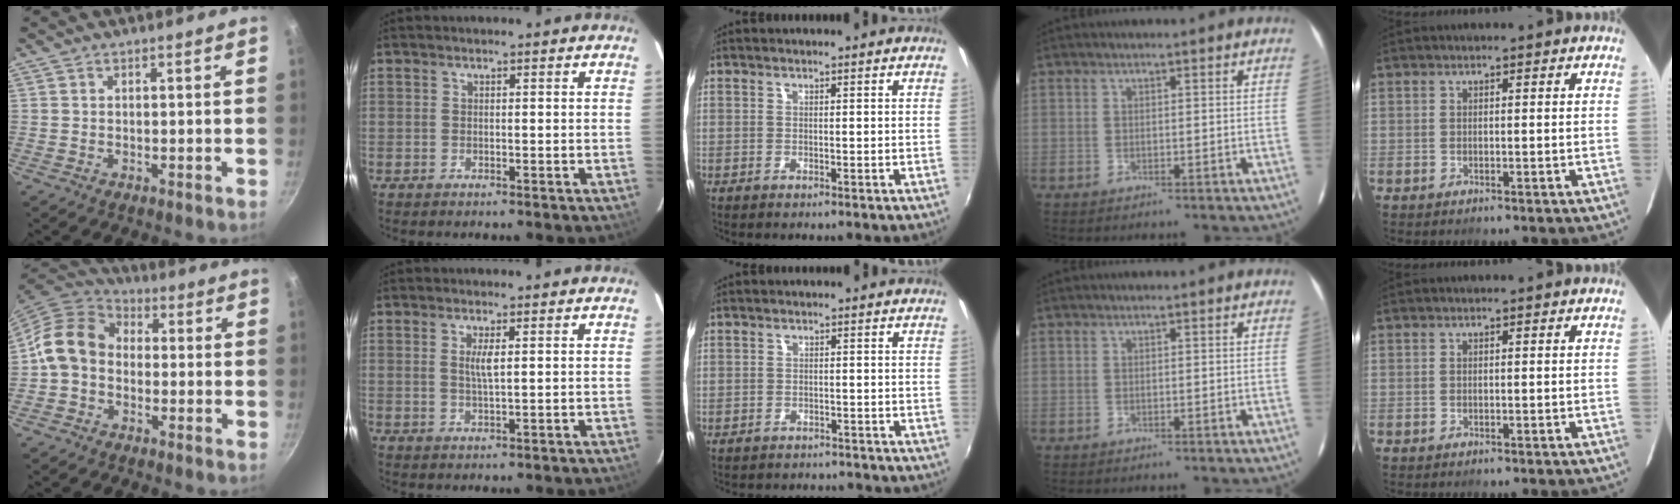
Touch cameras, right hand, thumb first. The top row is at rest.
{"thumb": {"total": 10.9, "force": [-0.7, 8.7, 6.5], "torque": [-0.094, 0.033, -0.035]}, "index": {"total": 2.6, "force": [0.6, 0.3, 2.5], "torque": [-0.047, -0.002, 0.011]}, "middle": {"total": 5.4, "force": [-4.7, 2.6, 0.9], "torque": [-0.025, 0.007, -0.066]}}